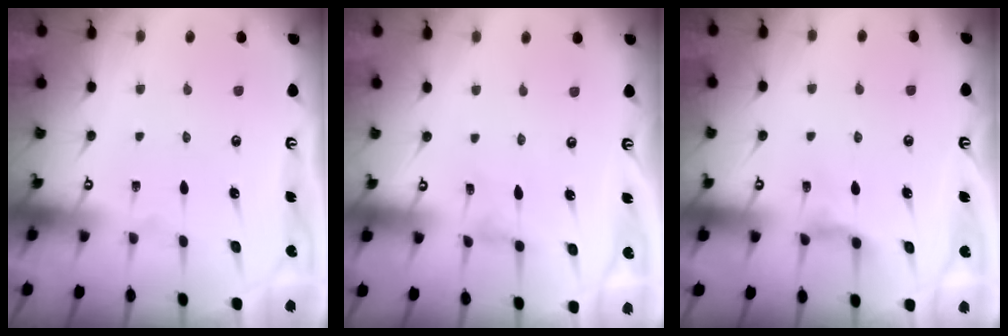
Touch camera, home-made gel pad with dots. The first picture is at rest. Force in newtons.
{"total": 0.0}
{"total": 3.7, "press": 3.6, "slide": 0.6}